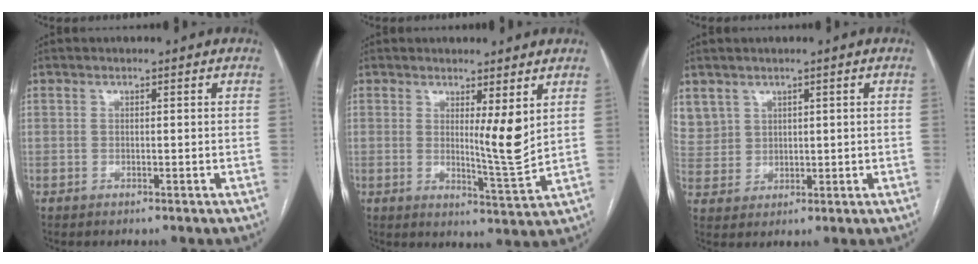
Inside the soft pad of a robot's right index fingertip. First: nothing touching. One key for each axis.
{"total": 5.6, "fx": 2.1, "fy": 0.1, "fz": 5.2, "tx": -0.084, "ty": -0.020, "tz": 0.042}
{"total": 6.9, "fx": 3.9, "fy": 5.6, "fz": 0.8, "tx": -0.030, "ty": 0.018, "tz": 0.096}